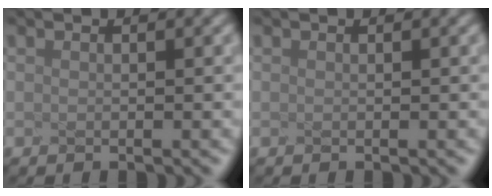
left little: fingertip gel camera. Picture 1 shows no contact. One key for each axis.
{"total": 0.0}